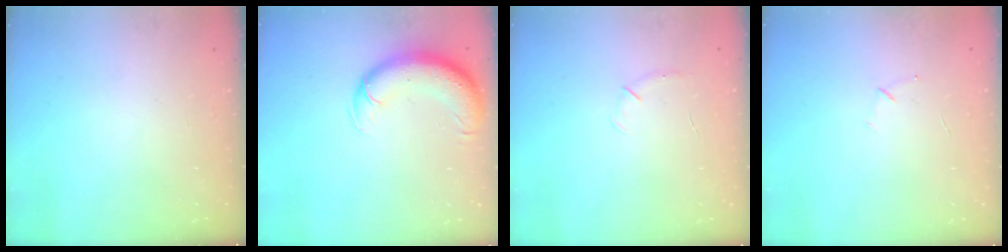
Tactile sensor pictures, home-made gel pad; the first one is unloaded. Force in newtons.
{"total": 11.0, "press": 10.6, "slide": 2.8}
{"total": 4.1, "press": 4.0, "slide": 1.0}
{"total": 3.8, "press": 3.7, "slide": 1.0}